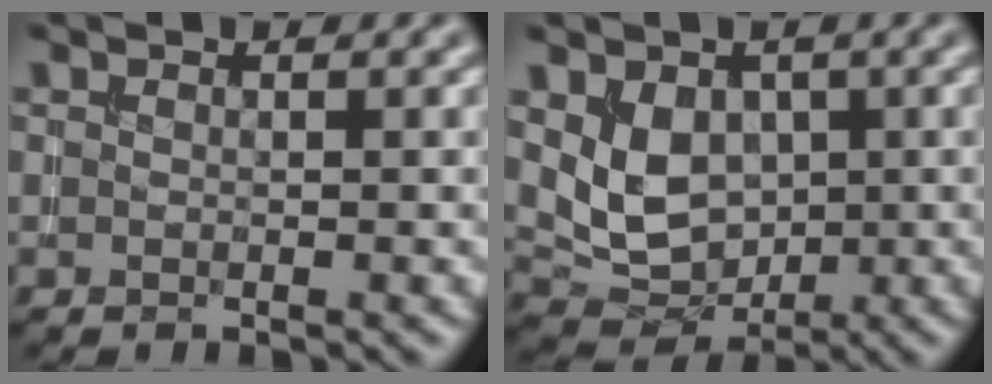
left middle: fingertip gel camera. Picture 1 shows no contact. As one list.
[{"total": 5.1, "force": [0.8, 3.9, 3.1], "torque": [-0.055, -0.015, 0.024]}]